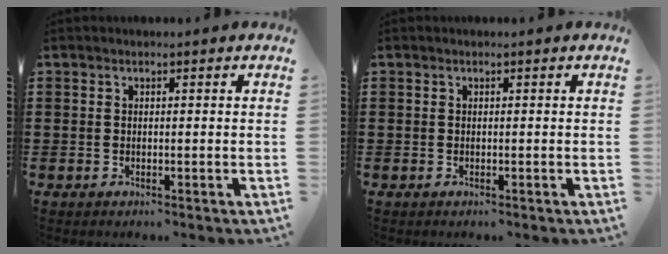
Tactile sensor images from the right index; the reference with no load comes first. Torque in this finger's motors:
{"motor_torque": [0.00, 0.00, 0.00, 0.00]}